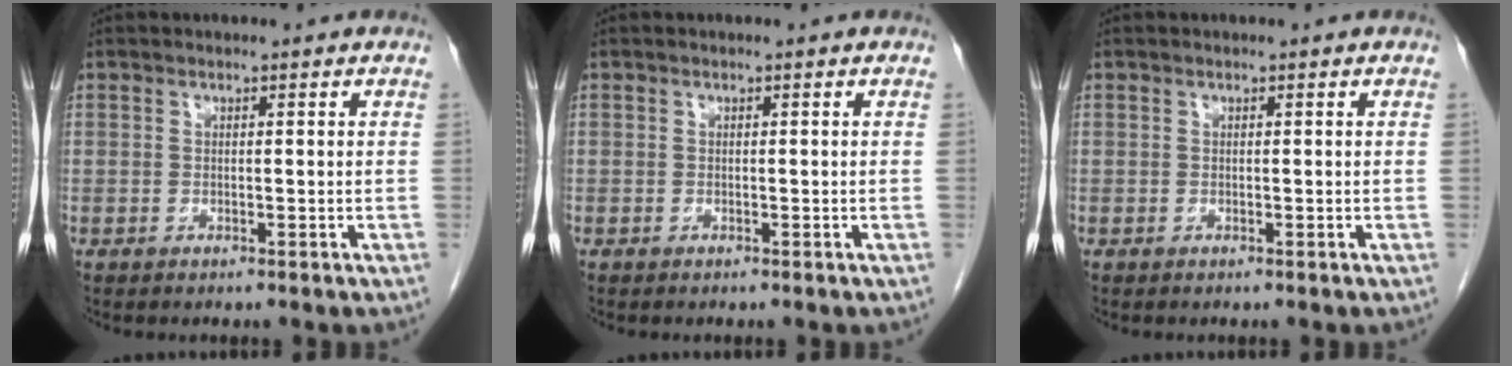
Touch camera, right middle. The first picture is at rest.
{"total": 0.0}
{"total": 0.0}